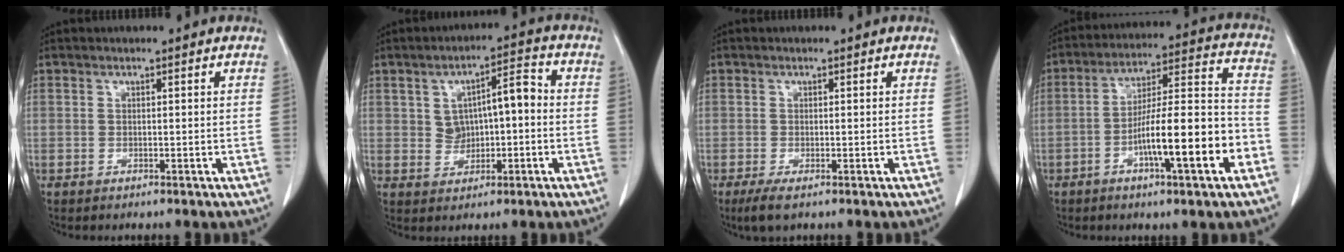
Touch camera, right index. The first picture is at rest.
{"total": 6.8, "force": [0.3, 3.4, 5.9], "torque": [-0.092, 0.031, 0.010]}
{"total": 2.3, "force": [-1.4, 0.7, 1.7], "torque": [-0.039, -0.006, -0.022]}
{"total": 15.4, "force": [-5.8, 1.5, 14.2], "torque": [-0.227, 0.011, -0.092]}